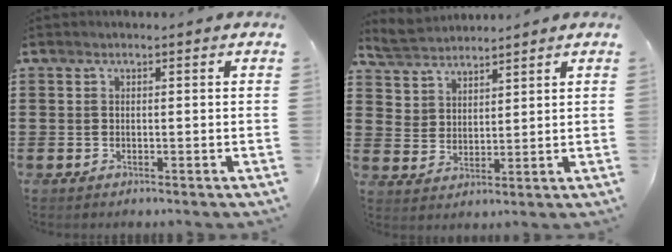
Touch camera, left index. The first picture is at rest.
{"total": 5.1, "force": [4.8, 1.9, 0.0], "torque": [-0.025, -0.011, 0.090]}